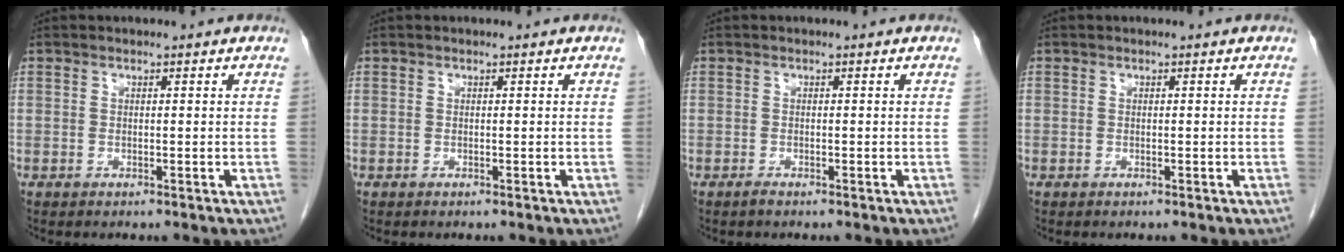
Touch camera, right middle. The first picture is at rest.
{"total": 0.0}
{"total": 0.6, "force": [-0.5, 0.0, 0.3], "torque": [-0.009, -0.001, -0.008]}
{"total": 0.0}